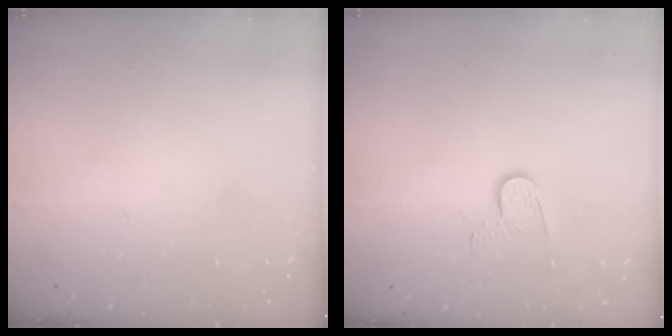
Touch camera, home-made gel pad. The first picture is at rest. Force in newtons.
{"total": 5.9, "press": 5.8, "slide": 0.5}